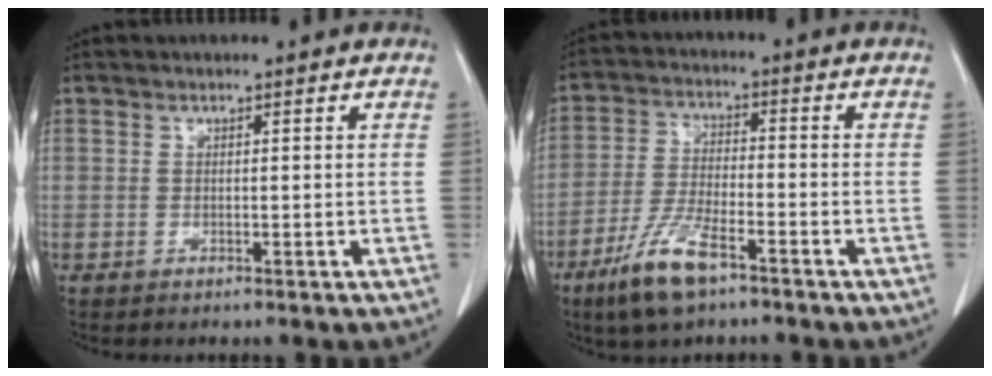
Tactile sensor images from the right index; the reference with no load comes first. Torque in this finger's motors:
{"motor_torque": [1.29, -0.84, 0.48, 0.15]}